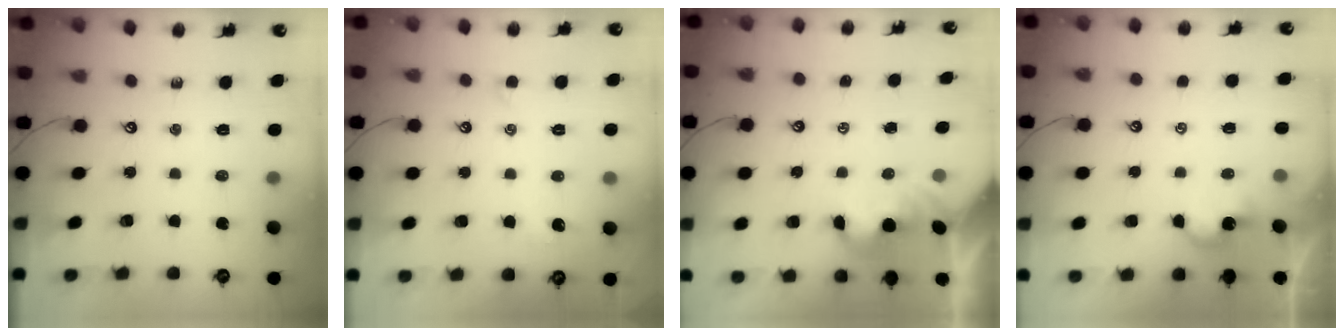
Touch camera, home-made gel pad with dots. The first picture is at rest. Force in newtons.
{"total": 1.0, "press": 0.9, "slide": 0.6}
{"total": 1.9, "press": 1.8, "slide": 0.6}
{"total": 2.1, "press": 2.1, "slide": 0.3}